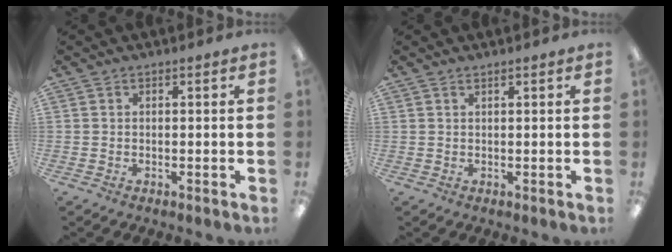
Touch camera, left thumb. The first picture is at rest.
{"total": 0.6, "force": [0.5, 0.1, 0.2], "torque": [-0.004, 0.001, 0.010]}